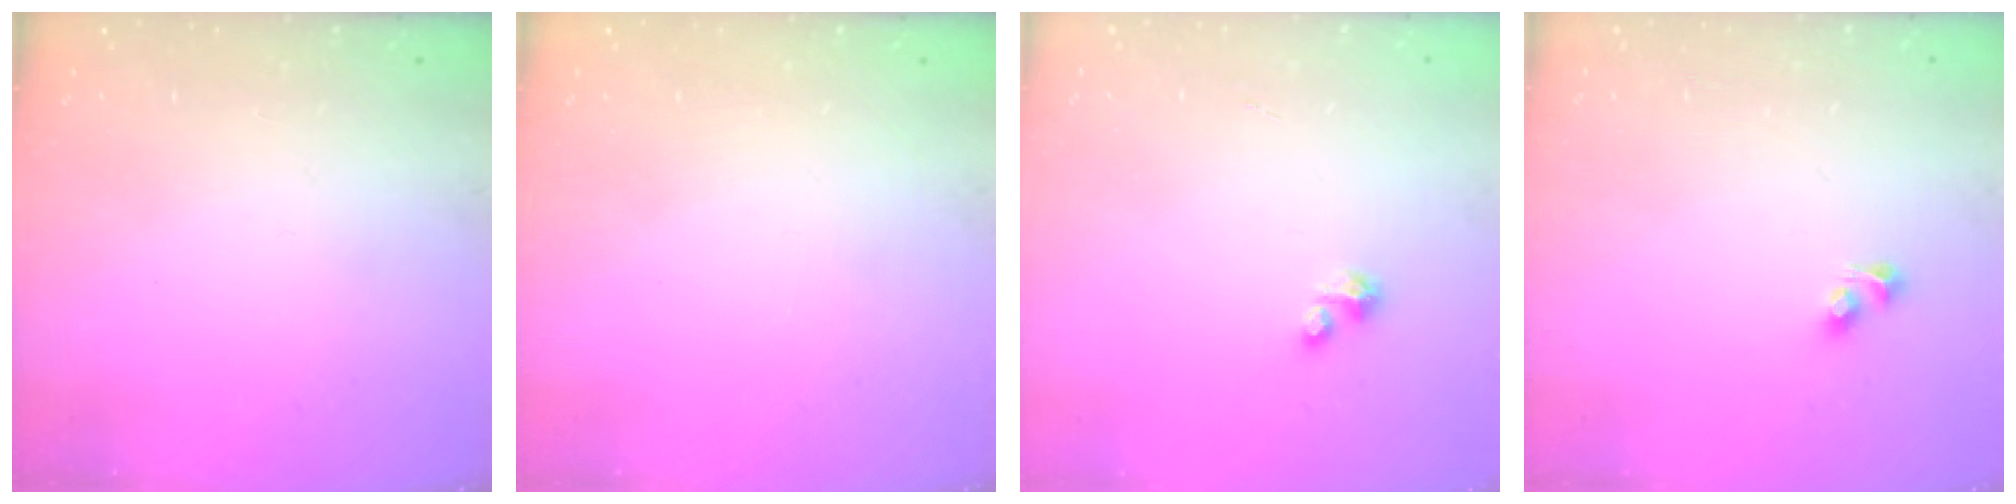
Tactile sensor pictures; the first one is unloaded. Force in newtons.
{"total": 0.0}
{"total": 0.9, "press": 0.9, "slide": 0.3}
{"total": 2.7, "press": 2.4, "slide": 1.1}